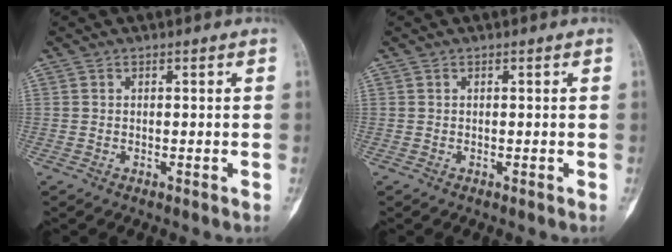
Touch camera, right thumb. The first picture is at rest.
{"total": 0.0}